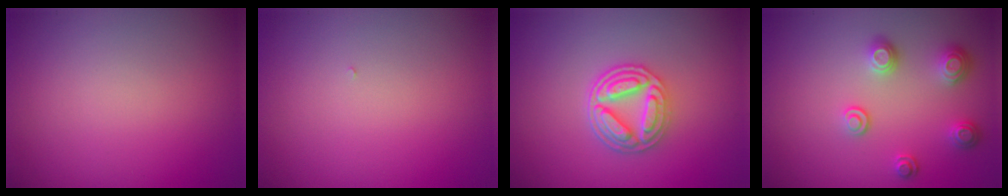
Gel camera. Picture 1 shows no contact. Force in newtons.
{"total": 0.0}
{"total": 5.0, "press": 3.8, "slide": 3.2}
{"total": 3.0, "press": 2.6, "slide": 1.6}